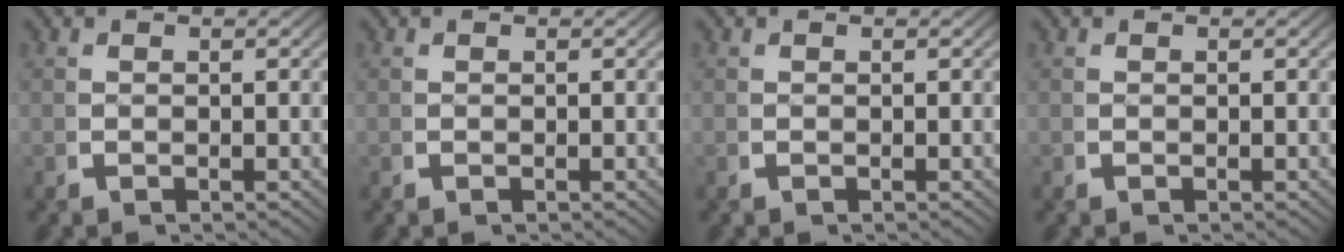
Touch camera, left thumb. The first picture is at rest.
{"total": 0.0}
{"total": 0.0}
{"total": 0.0}